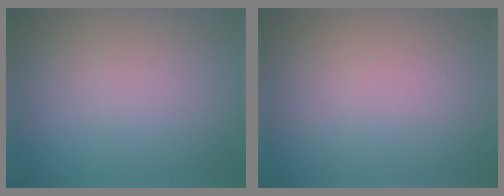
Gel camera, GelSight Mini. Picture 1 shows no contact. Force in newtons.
{"total": 0.0}